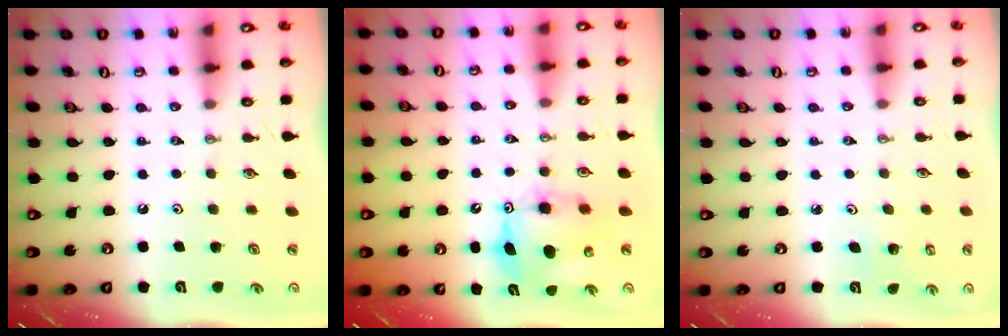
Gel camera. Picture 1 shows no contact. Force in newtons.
{"total": 9.4, "press": 9.3, "slide": 0.6}
{"total": 1.4, "press": 1.4, "slide": 0.1}